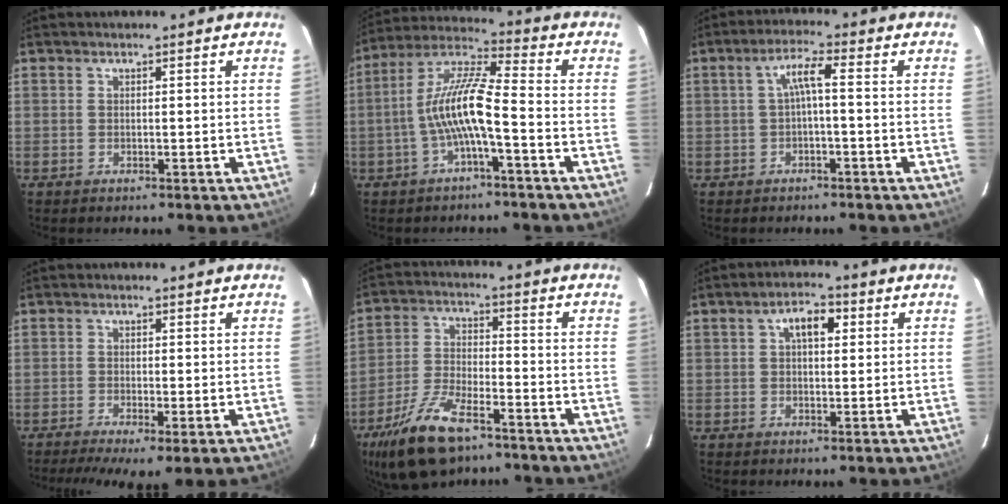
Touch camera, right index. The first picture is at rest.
{"total": 10.2, "force": [-3.0, 1.2, 9.7], "torque": [-0.208, 0.014, -0.058]}
{"total": 3.7, "force": [-0.6, 0.3, 3.7], "torque": [-0.073, 0.009, -0.008]}
{"total": 6.1, "force": [-3.4, 1.1, 4.9], "torque": [-0.100, -0.017, -0.053]}
{"total": 14.2, "force": [-9.7, 5.5, 8.8], "torque": [-0.194, -0.018, -0.183]}
{"total": 5.0, "force": [1.5, 2.7, 3.9], "torque": [-0.062, 0.018, 0.026]}